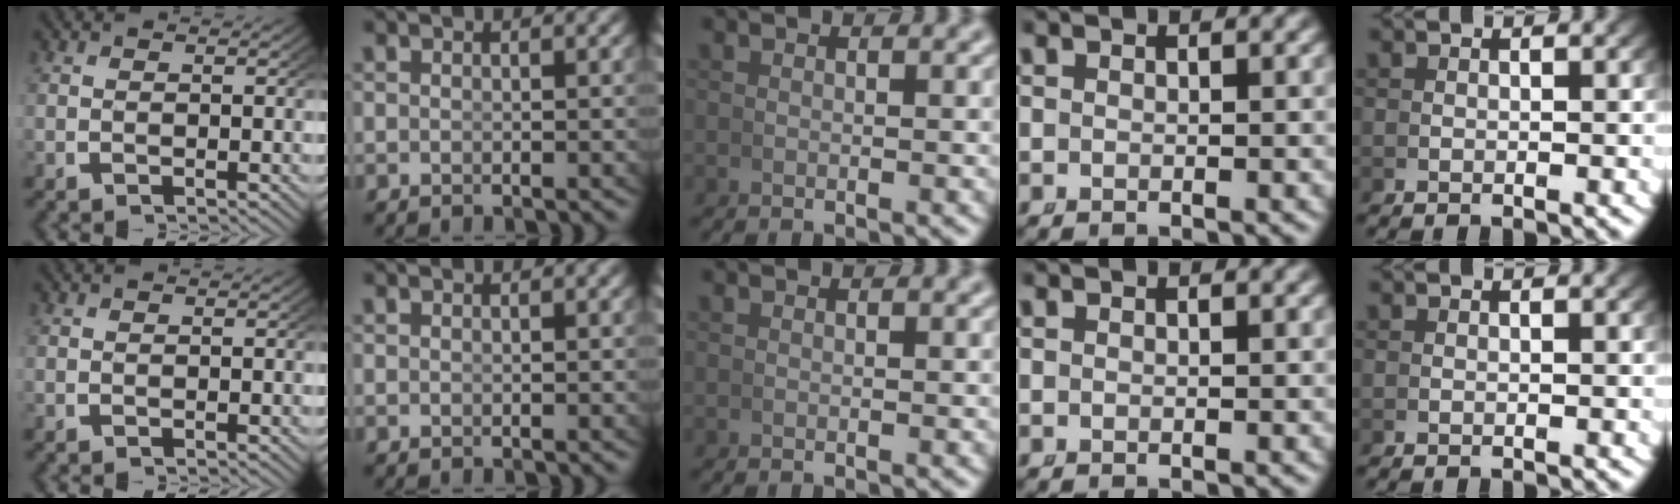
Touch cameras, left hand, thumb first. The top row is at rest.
{}